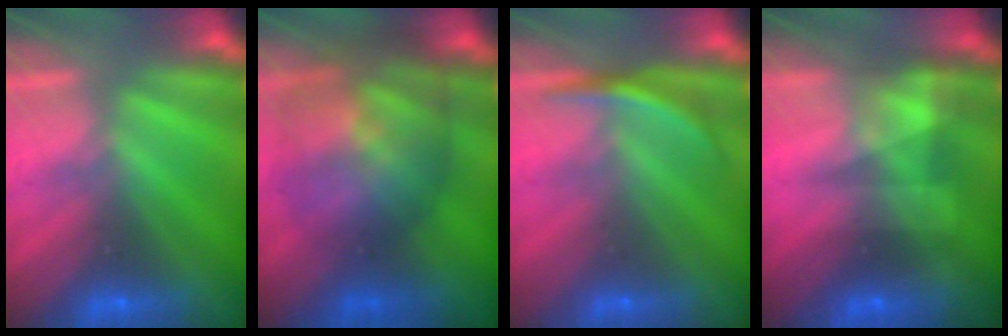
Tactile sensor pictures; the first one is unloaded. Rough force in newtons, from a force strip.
{"total": 7.7}
{"total": 3.4}
{"total": 4.9}